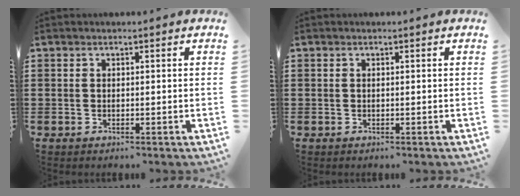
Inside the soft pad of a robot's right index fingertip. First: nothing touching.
{"total": 0.0}